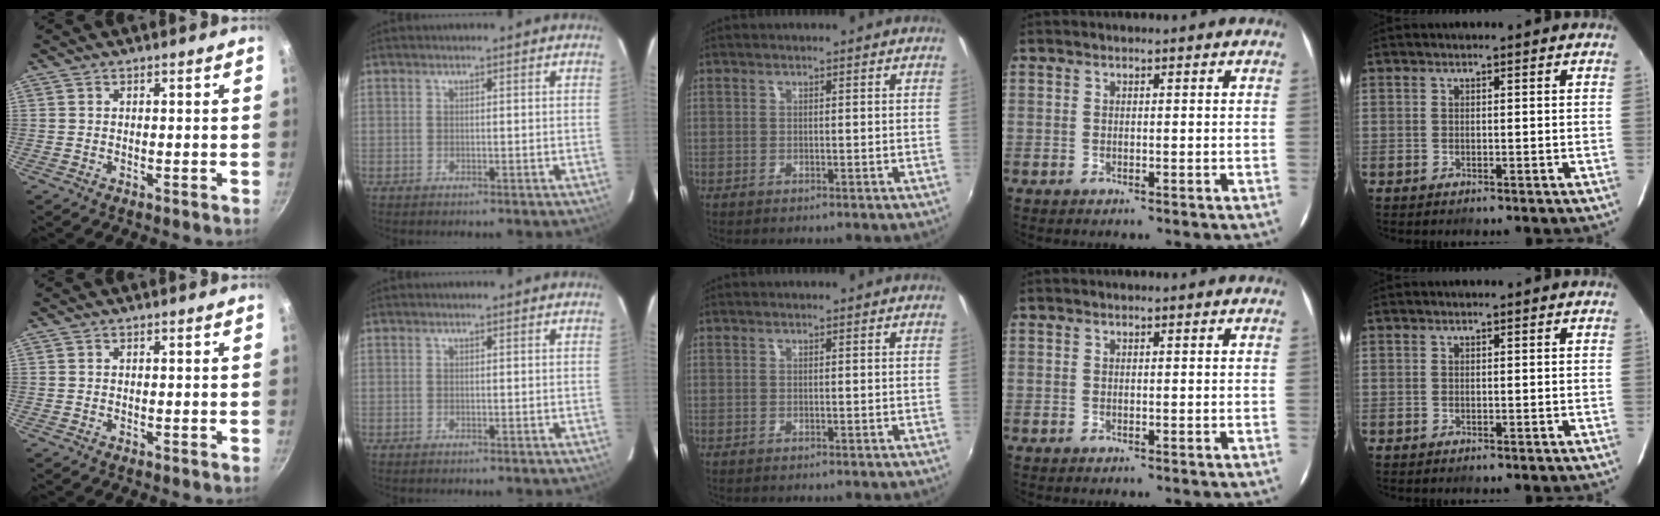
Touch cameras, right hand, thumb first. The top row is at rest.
{}